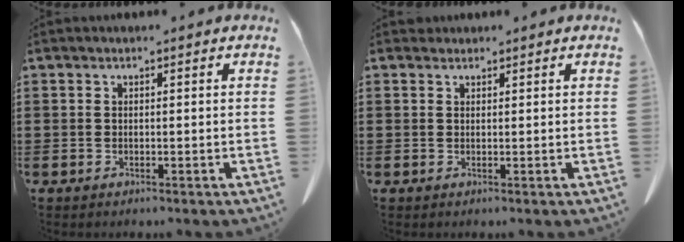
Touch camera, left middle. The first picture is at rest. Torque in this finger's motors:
{"motor_torque": [0.02, 0.00, 0.00, 0.01]}